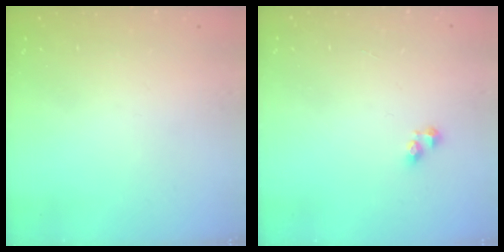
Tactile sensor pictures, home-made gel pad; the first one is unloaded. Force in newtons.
{"total": 2.9, "press": 2.9, "slide": 0.3}